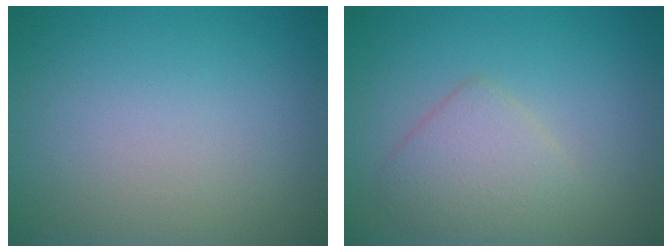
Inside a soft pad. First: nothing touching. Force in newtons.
{"total": 3.0, "press": 3.0, "slide": 0.1}